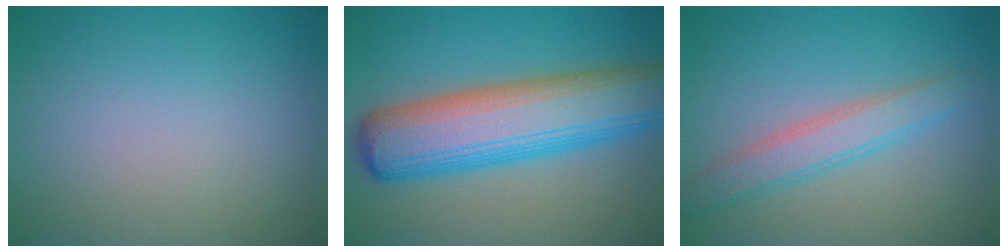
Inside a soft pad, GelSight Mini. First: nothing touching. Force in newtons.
{"total": 10.8, "press": 10.8, "slide": 0.5}
{"total": 3.3, "press": 3.3, "slide": 0.2}